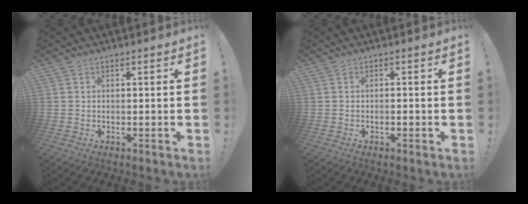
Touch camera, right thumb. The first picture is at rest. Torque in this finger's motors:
{"motor_torque": [-0.29, -0.17, 0.04, 0.21, -0.07]}